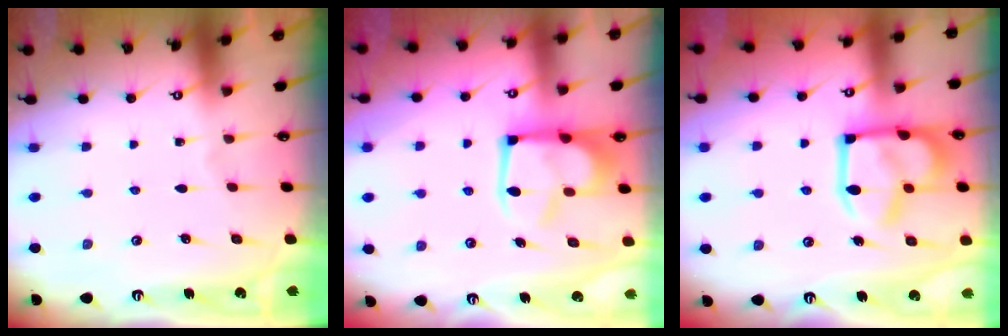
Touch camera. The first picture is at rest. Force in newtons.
{"total": 6.8, "press": 6.7, "slide": 1.2}
{"total": 18.1, "press": 18.0, "slide": 1.9}